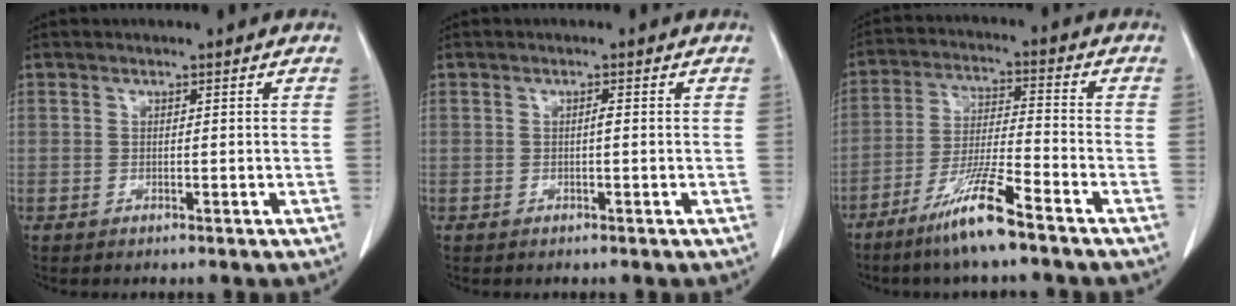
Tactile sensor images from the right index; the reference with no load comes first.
{"total": 0.6, "force": [-0.1, 0.0, 0.6], "torque": [-0.010, 0.001, -0.001]}
{"total": 9.6, "force": [-6.7, -0.2, 6.9], "torque": [-0.135, -0.023, -0.131]}